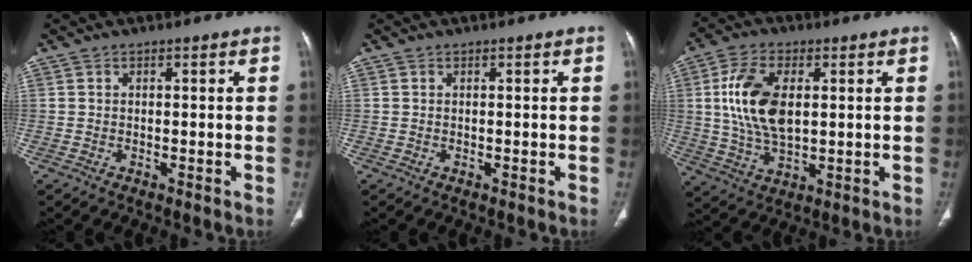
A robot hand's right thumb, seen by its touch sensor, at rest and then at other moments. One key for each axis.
{"total": 0.0}
{"total": 13.1, "fx": 2.1, "fy": 7.2, "fz": 10.7, "tx": -0.209, "ty": -0.003, "tz": 0.042}